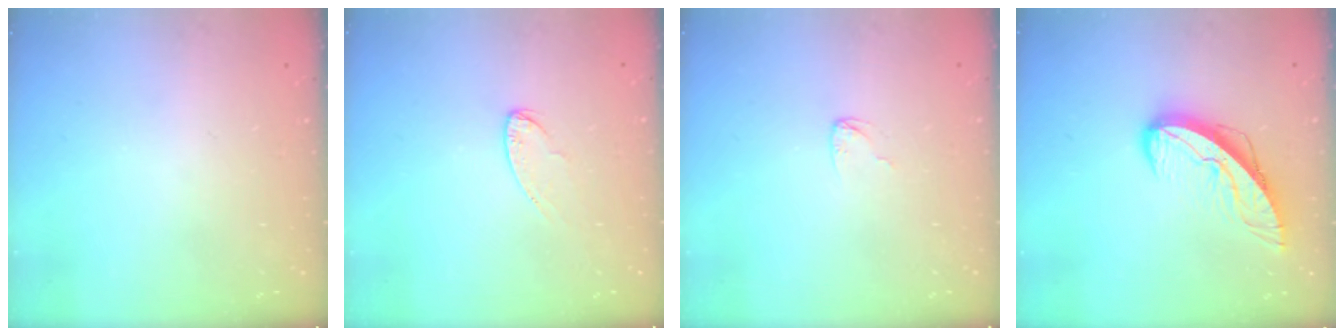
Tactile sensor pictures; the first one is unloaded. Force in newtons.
{"total": 6.4, "press": 6.4, "slide": 0.6}
{"total": 3.2, "press": 3.2, "slide": 0.3}
{"total": 8.6, "press": 8.6, "slide": 0.9}